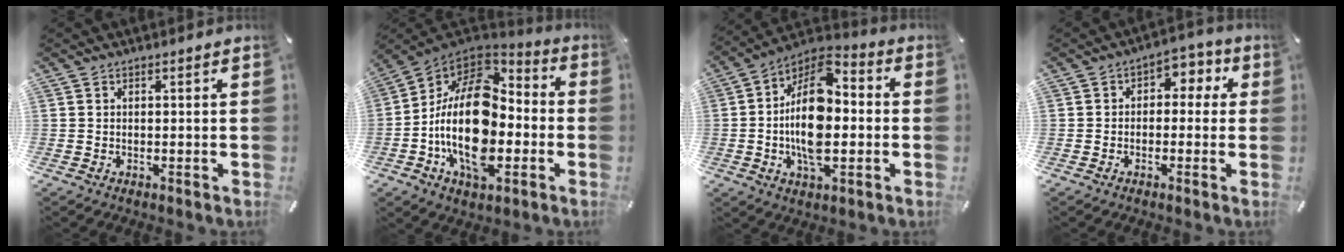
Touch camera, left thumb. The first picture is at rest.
{"total": 23.9, "force": [-4.2, 14.5, 18.6], "torque": [-0.363, 0.015, -0.072]}
{"total": 17.0, "force": [-2.0, 9.7, 13.8], "torque": [-0.268, 0.005, -0.039]}
{"total": 4.3, "force": [-0.6, 3.5, 2.6], "torque": [-0.029, 0.007, -0.021]}